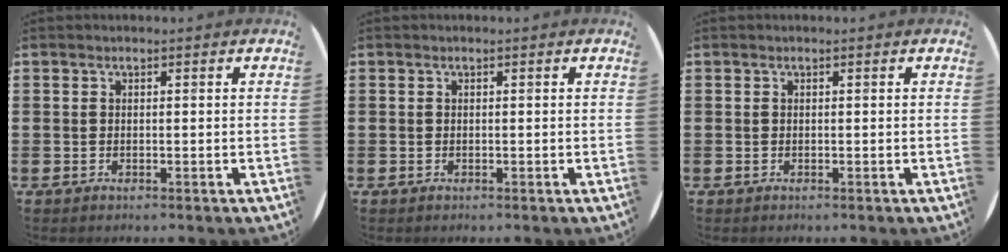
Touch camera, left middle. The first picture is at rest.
{"total": 0.0}
{"total": 0.0}